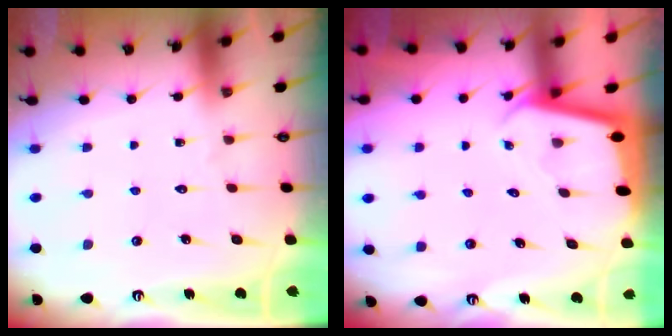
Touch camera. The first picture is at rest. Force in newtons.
{"total": 1.8, "press": 1.7, "slide": 0.2}